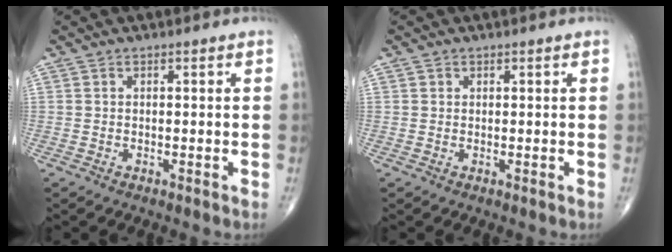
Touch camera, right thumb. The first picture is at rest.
{"total": 0.5, "force": [0.2, 0.5, 0.1], "torque": [0.003, 0.001, 0.003]}